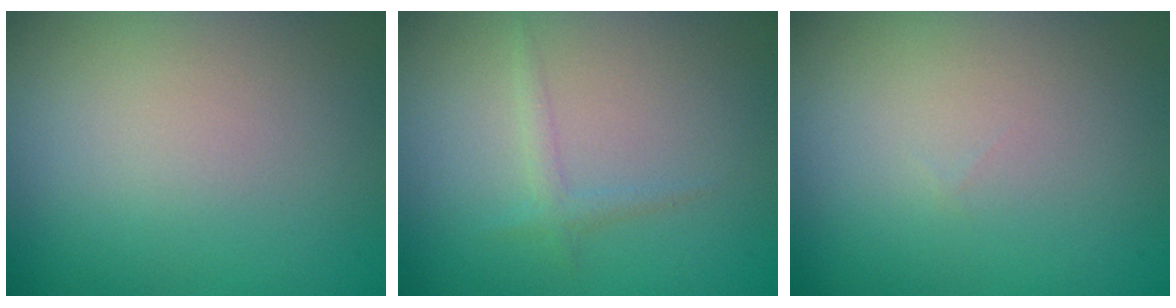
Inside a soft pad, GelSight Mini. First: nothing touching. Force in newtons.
{"total": 1.1, "press": 1.1, "slide": 0.1}
{"total": 0.0}